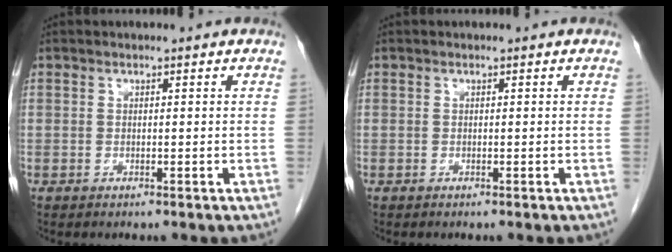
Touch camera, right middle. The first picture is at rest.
{"total": 0.0}